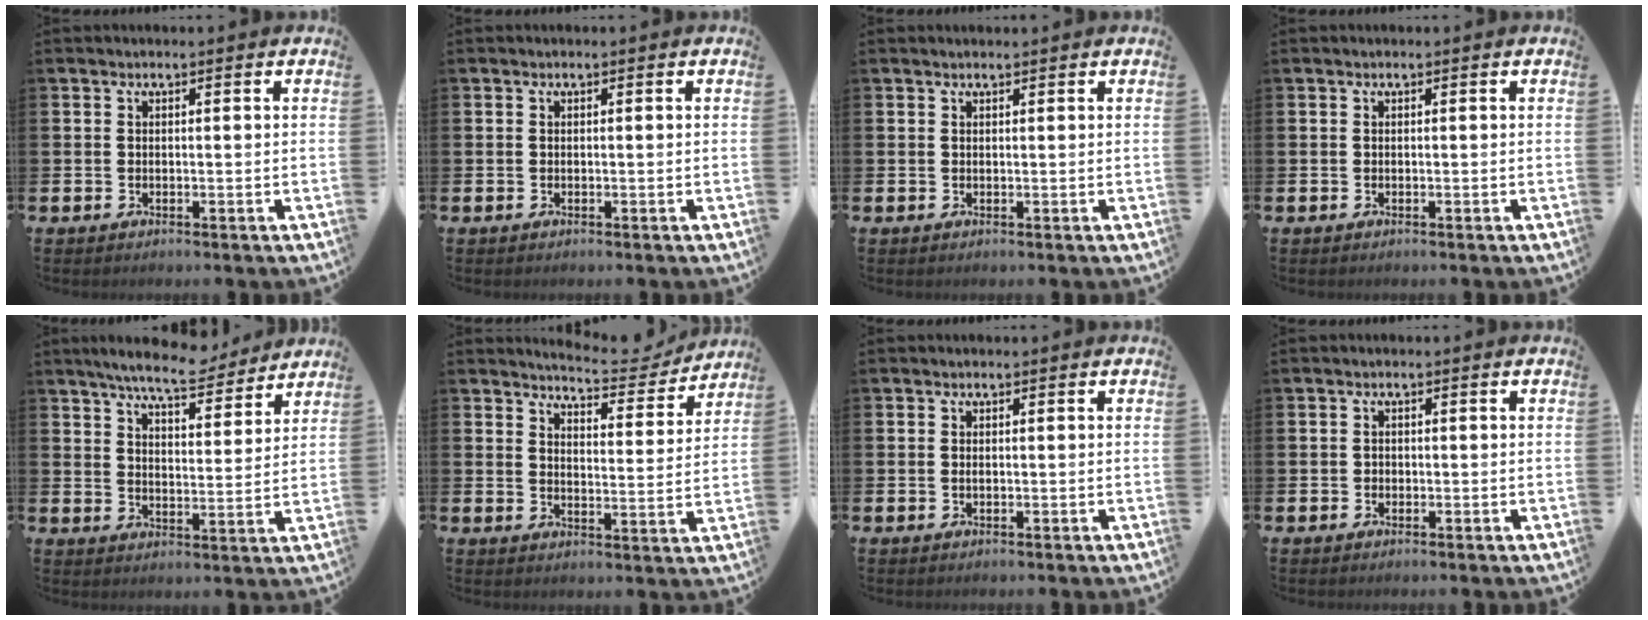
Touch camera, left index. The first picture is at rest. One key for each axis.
{"total": 0.0}
{"total": 0.6, "fx": 0.6, "fy": 0.0, "fz": 0.1, "tx": 0.000, "ty": 0.000, "tz": 0.010}
{"total": 0.0}
{"total": 7.8, "fx": 7.3, "fy": 0.9, "fz": 2.4, "tx": -0.058, "ty": -0.039, "tz": 0.129}
{"total": 5.9, "fx": 5.9, "fy": 0.5, "fz": 0.8, "tx": -0.029, "ty": -0.042, "tz": 0.101}
{"total": 0.0}
{"total": 0.7, "fx": -0.2, "fy": 0.6, "fz": 0.1, "tx": -0.001, "ty": 0.004, "tz": -0.005}